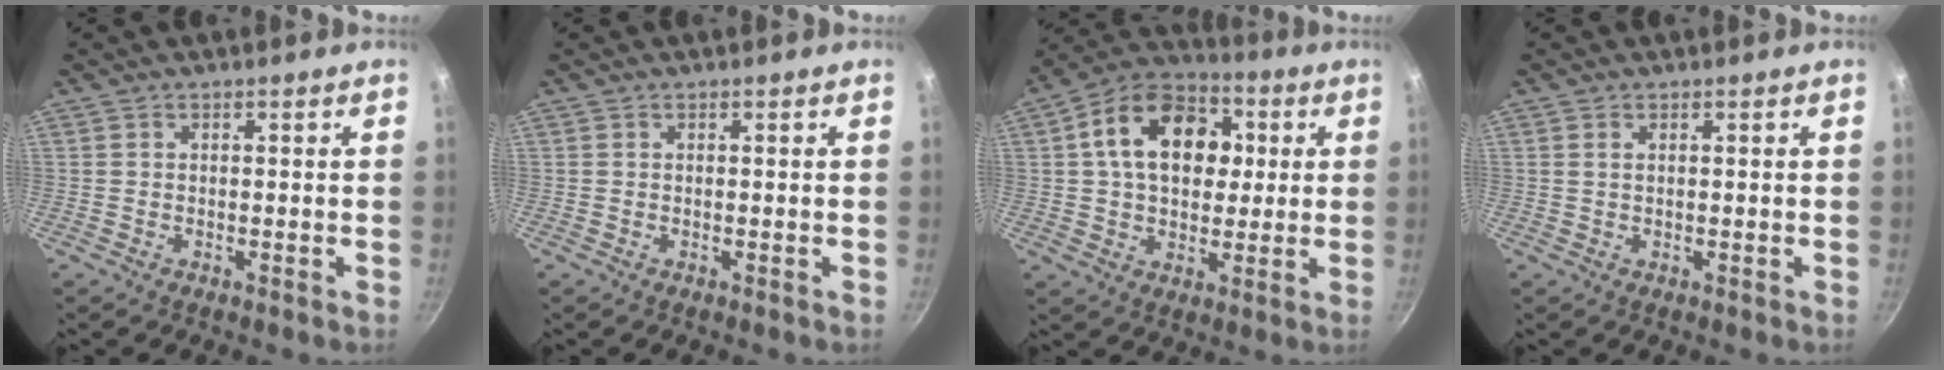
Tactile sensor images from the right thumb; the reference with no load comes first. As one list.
[{"total": 0.0}, {"total": 17.7, "force": [3.6, 12.5, 12.1], "torque": [-0.163, 0.021, 0.041]}, {"total": 0.8, "force": [0.4, 0.4, 0.6], "torque": [-0.011, 0.002, 0.006]}]